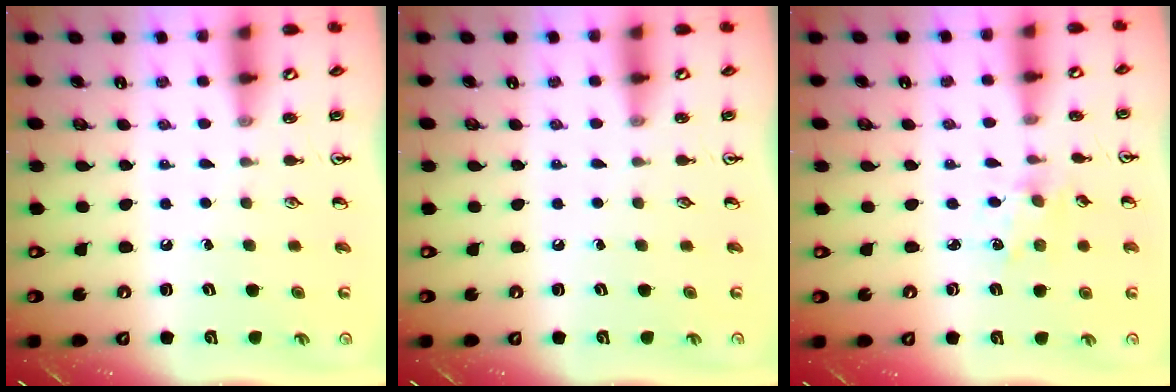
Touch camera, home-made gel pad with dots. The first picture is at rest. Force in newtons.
{"total": 0.0}
{"total": 2.1, "press": 2.0, "slide": 0.3}